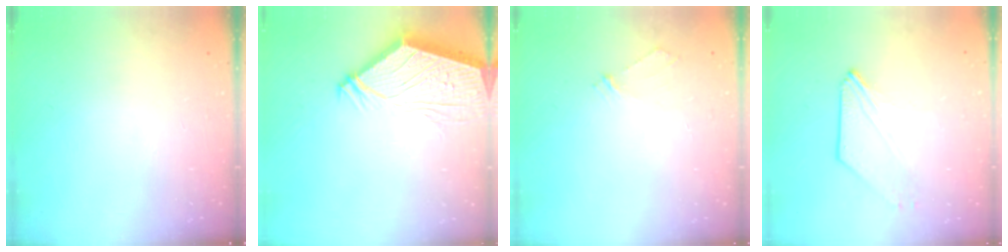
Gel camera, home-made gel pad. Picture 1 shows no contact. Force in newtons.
{"total": 10.4, "press": 10.3, "slide": 1.3}
{"total": 2.2, "press": 2.2, "slide": 0.2}
{"total": 0.0}